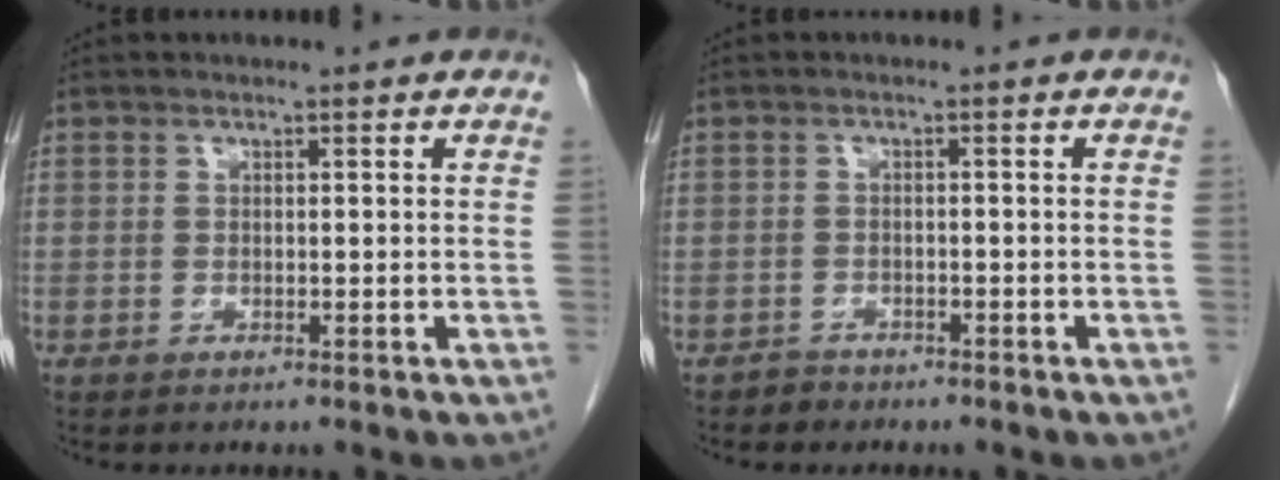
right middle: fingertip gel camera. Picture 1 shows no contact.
{"total": 1.4, "force": [-1.1, 0.8, -0.2], "torque": [-0.002, 0.004, -0.018]}